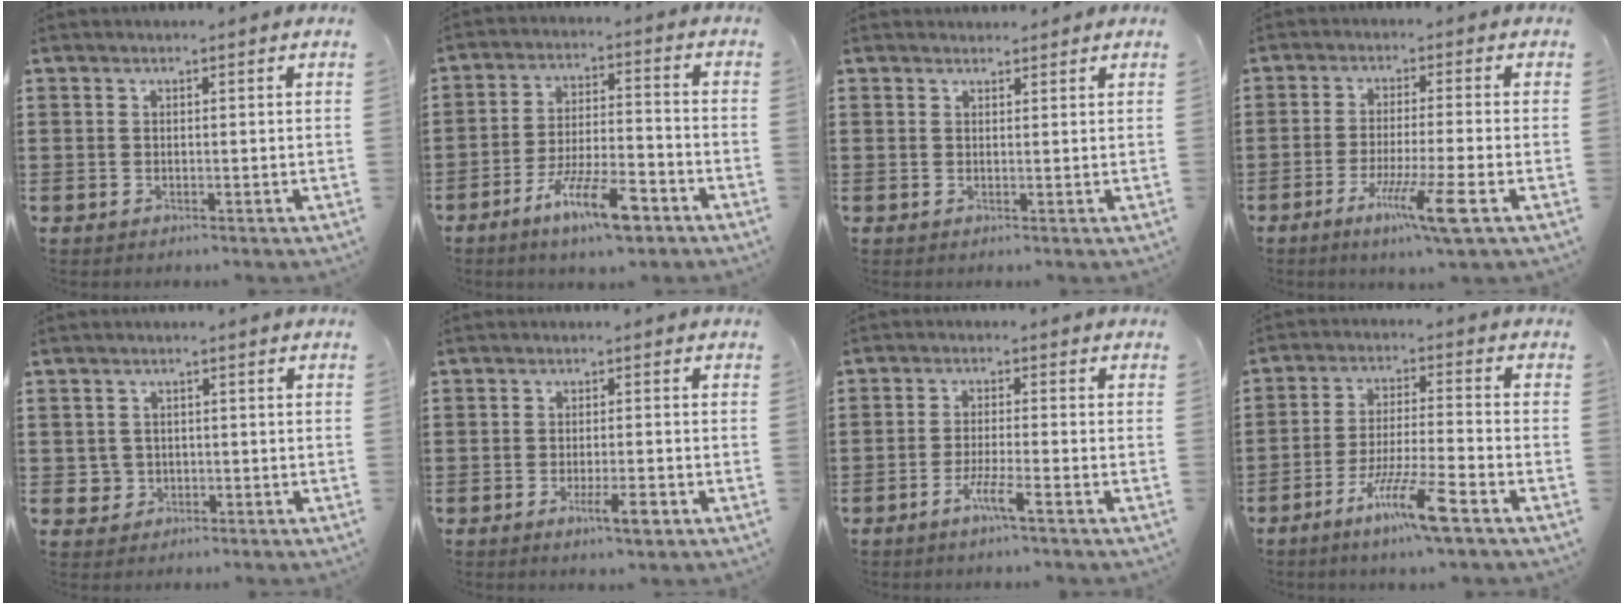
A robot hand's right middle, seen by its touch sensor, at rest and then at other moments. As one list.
[{"total": 10.0, "force": [-6.5, 2.4, 7.3], "torque": [-0.136, 0.005, -0.118]}, {"total": 1.2, "force": [1.1, 0.3, -0.1], "torque": [0.000, 0.002, 0.021]}, {"total": 7.9, "force": [-4.0, 0.3, 6.8], "torque": [-0.119, -0.012, -0.068]}, {"total": 2.0, "force": [-0.4, 2.0, 0.3], "torque": [-0.014, 0.006, -0.011]}, {"total": 3.9, "force": [-1.9, 0.9, 3.3], "torque": [-0.058, -0.004, -0.033]}, {"total": 3.9, "force": [-2.6, 0.1, 3.0], "torque": [-0.057, -0.003, -0.047]}, {"total": 9.4, "force": [-6.0, 0.6, 7.2], "torque": [-0.131, -0.005, -0.109]}]